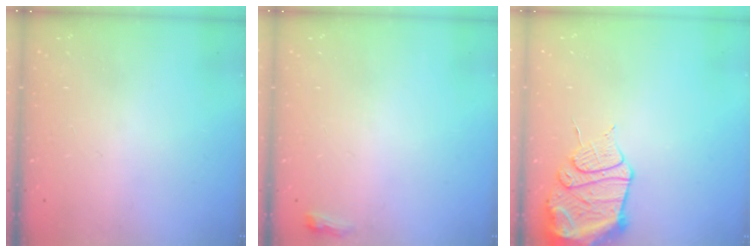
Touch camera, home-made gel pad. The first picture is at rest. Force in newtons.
{"total": 3.5, "press": 3.4, "slide": 0.8}
{"total": 13.1, "press": 13.0, "slide": 1.6}